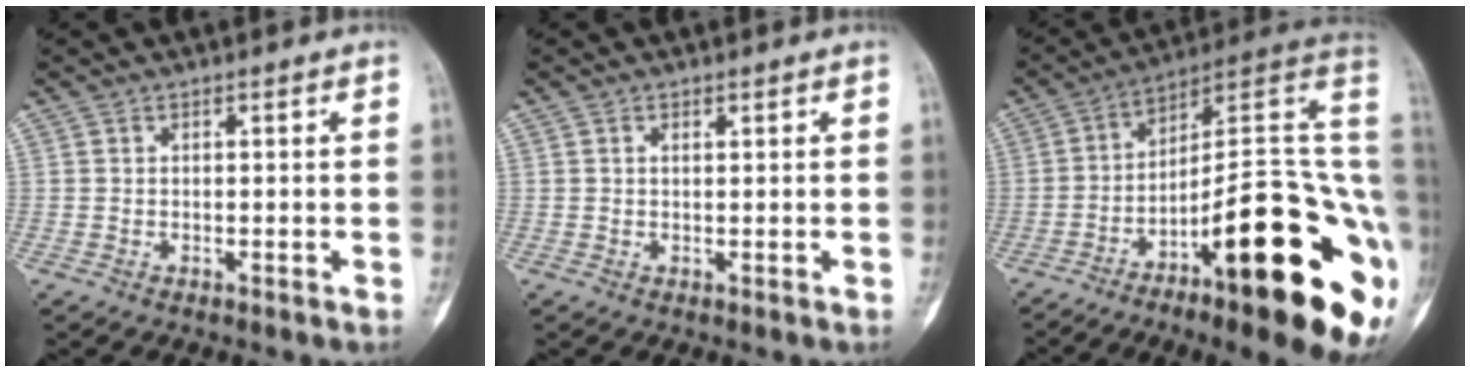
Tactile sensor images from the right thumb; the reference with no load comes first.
{"total": 0.7, "force": [0.4, 0.3, 0.5], "torque": [-0.010, 0.001, 0.007]}
{"total": 30.8, "force": [-8.8, 8.3, 28.4], "torque": [-0.310, 0.052, -0.127]}